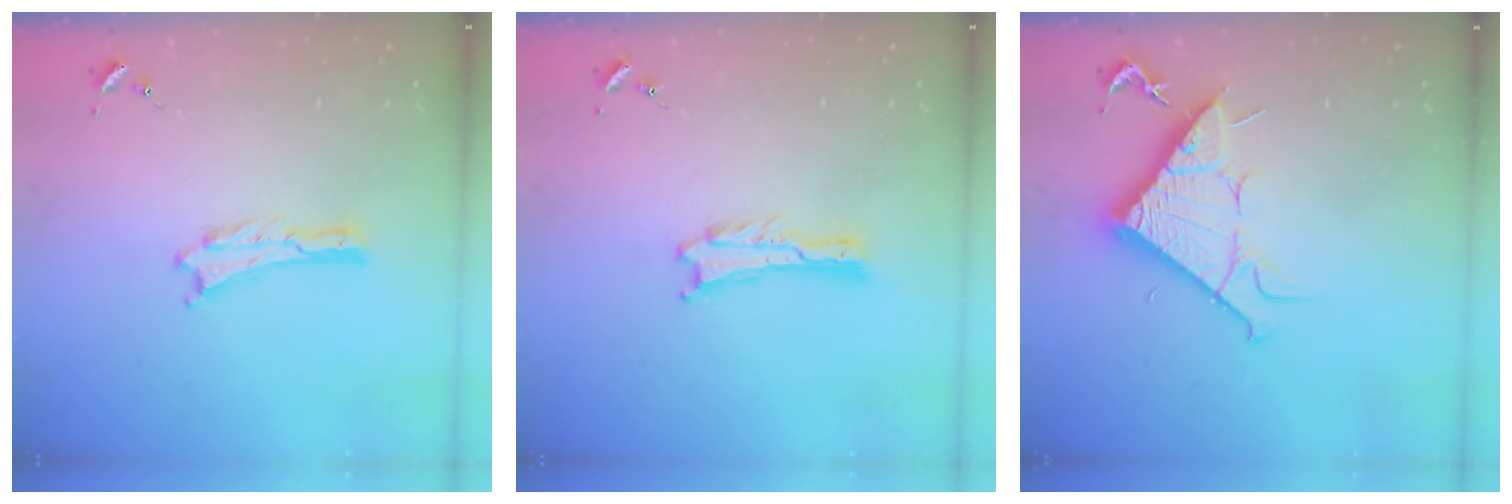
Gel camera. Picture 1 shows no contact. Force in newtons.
{"total": 0.0}
{"total": 10.7, "press": 10.7, "slide": 0.1}